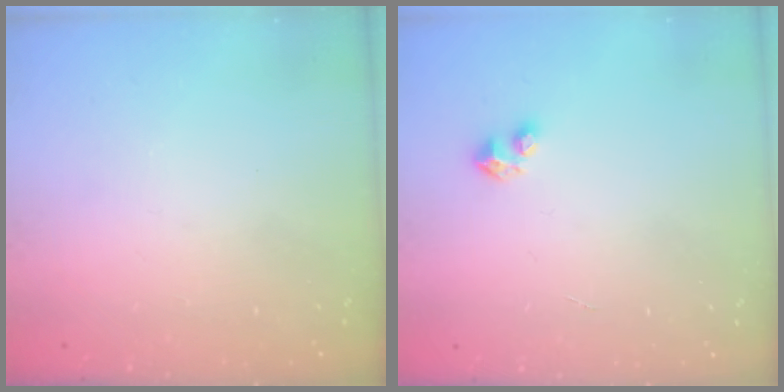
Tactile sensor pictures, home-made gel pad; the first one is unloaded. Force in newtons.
{"total": 3.0, "press": 2.9, "slide": 0.2}